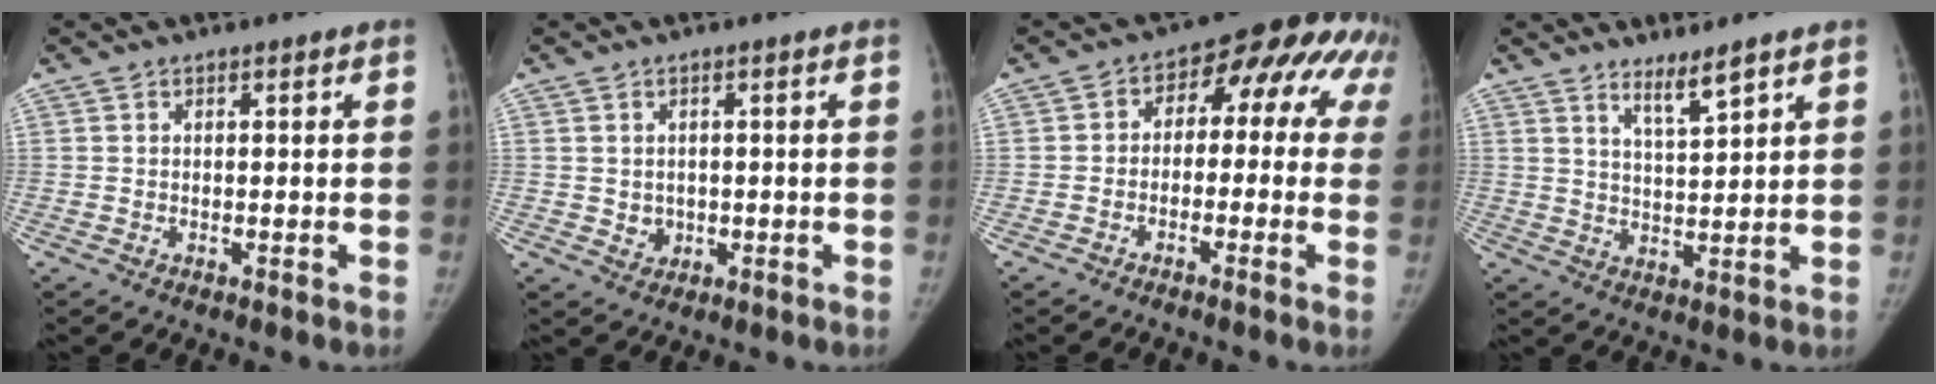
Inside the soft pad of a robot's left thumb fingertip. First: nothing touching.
{"total": 2.7, "force": [-0.1, 2.4, 1.1], "torque": [-0.003, 0.001, 0.007]}
{"total": 13.7, "force": [1.0, 8.7, 10.6], "torque": [-0.083, 0.063, 0.001]}
{"total": 4.4, "force": [3.5, 0.4, 2.6], "torque": [-0.041, -0.038, 0.064]}